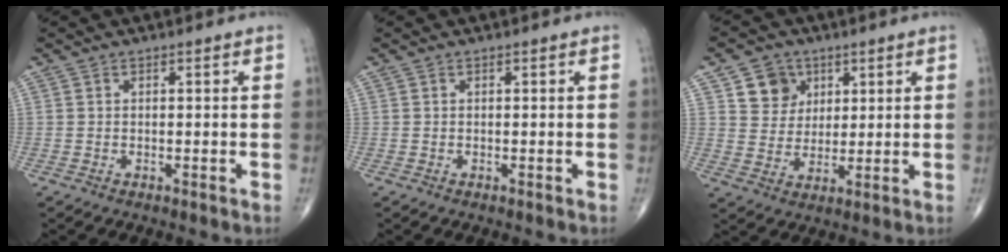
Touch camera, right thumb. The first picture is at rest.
{"total": 0.0}
{"total": 7.2, "force": [3.3, 6.1, 2.0], "torque": [-0.004, -0.014, 0.060]}